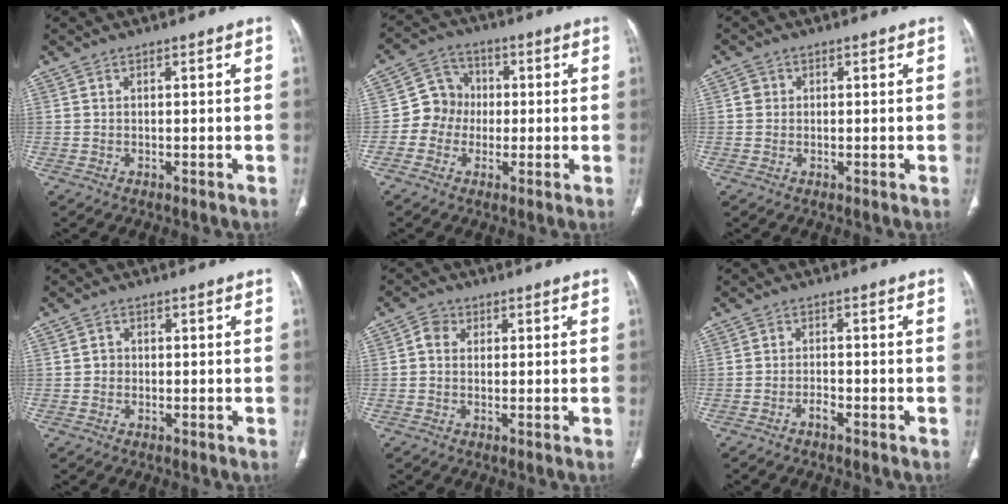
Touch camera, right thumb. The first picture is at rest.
{"total": 7.2, "force": [-0.7, 6.8, 2.4], "torque": [-0.004, 0.018, -0.026]}
{"total": 1.7, "force": [0.3, 1.6, 0.4], "torque": [0.001, 0.002, 0.002]}
{"total": 1.4, "force": [-0.1, 1.3, 0.4], "torque": [0.002, 0.006, -0.004]}
{"total": 3.0, "force": [0.7, 2.5, 1.4], "torque": [-0.009, 0.005, 0.008]}
{"total": 1.8, "force": [-1.4, 0.6, 1.1], "torque": [-0.023, 0.010, -0.026]}